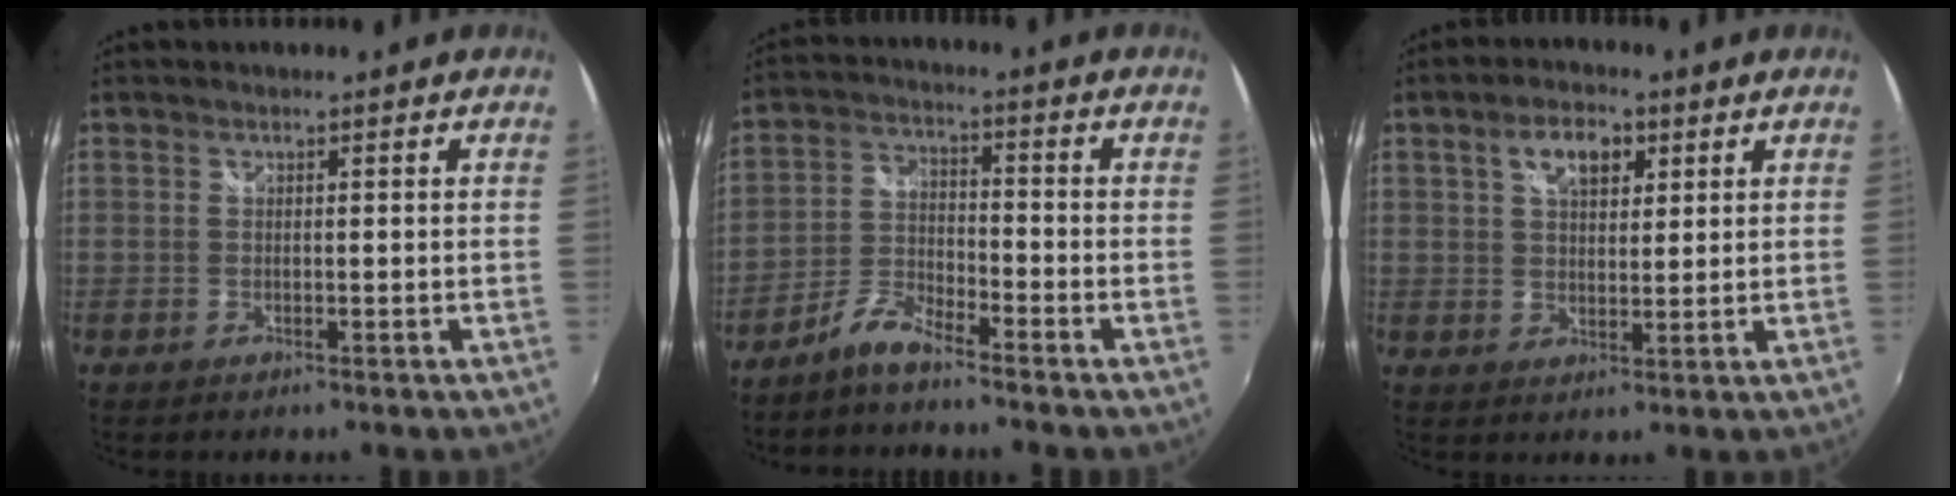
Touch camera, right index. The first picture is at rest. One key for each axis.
{"total": 5.4, "fx": -4.7, "fy": 1.0, "fz": 2.4, "tx": -0.058, "ty": 0.010, "tz": -0.099}
{"total": 6.5, "fx": 3.0, "fy": 3.6, "fz": 4.5, "tx": -0.076, "ty": 0.017, "tz": 0.050}